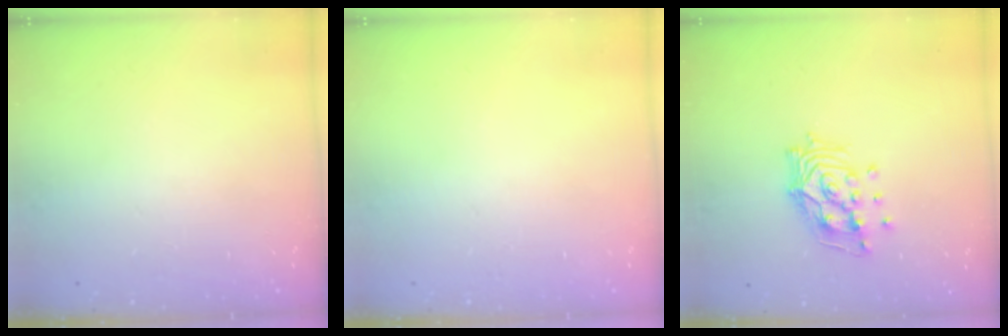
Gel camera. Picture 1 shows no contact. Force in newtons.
{"total": 0.0}
{"total": 12.3, "press": 12.2, "slide": 1.7}